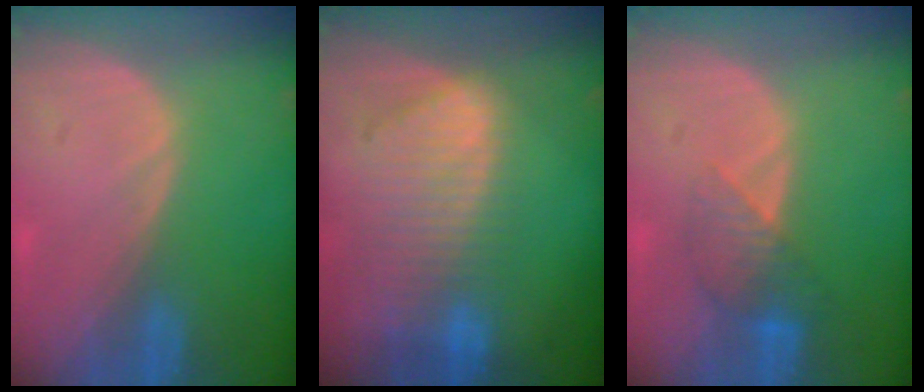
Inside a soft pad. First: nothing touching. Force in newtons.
{"total": 9.5, "press": 8.2, "slide": 4.6}
{"total": 4.2, "press": 4.2, "slide": 0.5}